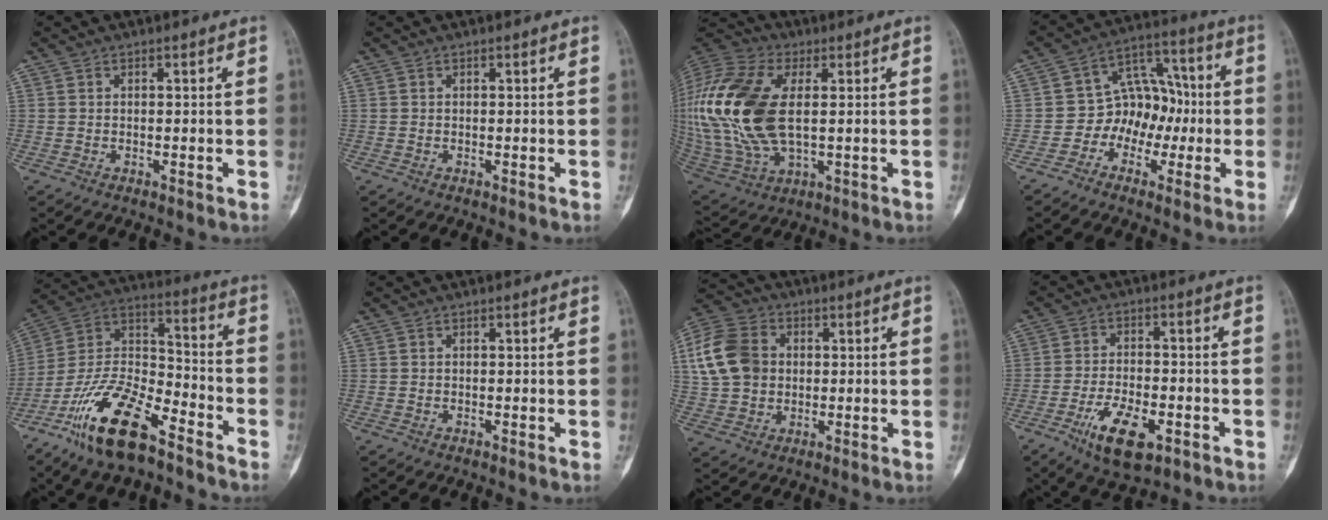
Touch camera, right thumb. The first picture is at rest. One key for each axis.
{"total": 0.0}
{"total": 24.9, "fx": 2.3, "fy": 13.7, "fz": 20.7, "tx": -0.476, "ty": -0.008, "tz": 0.045}
{"total": 10.0, "fx": -2.3, "fy": 8.1, "fz": 5.4, "tx": -0.033, "ty": 0.045, "tz": -0.052}
{"total": 18.4, "fx": -12.0, "fy": 6.8, "fz": 12.1, "tx": -0.220, "ty": 0.076, "tz": -0.224}
{"total": 0.0}
{"total": 12.9, "fx": 1.7, "fy": 10.4, "fz": 7.5, "tx": -0.136, "ty": 0.014, "tz": 0.026}
{"total": 10.5, "fx": -5.0, "fy": 4.8, "fz": 8.0, "tx": -0.135, "ty": 0.015, "tz": -0.079}